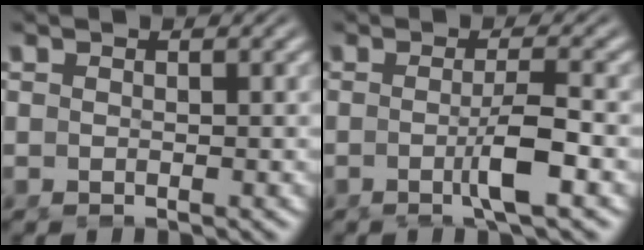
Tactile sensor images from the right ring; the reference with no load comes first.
{"total": 3.1, "force": [-1.2, -0.6, 2.8], "torque": [-0.041, -0.003, -0.022]}